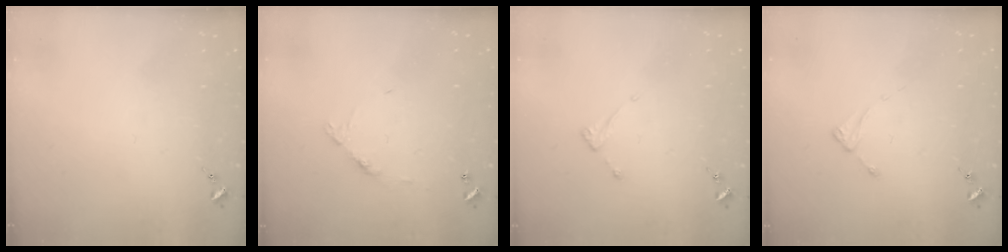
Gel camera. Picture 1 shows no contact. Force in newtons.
{"total": 6.2, "press": 6.2, "slide": 0.4}
{"total": 3.6, "press": 3.6, "slide": 0.3}
{"total": 2.4, "press": 2.4, "slide": 0.3}